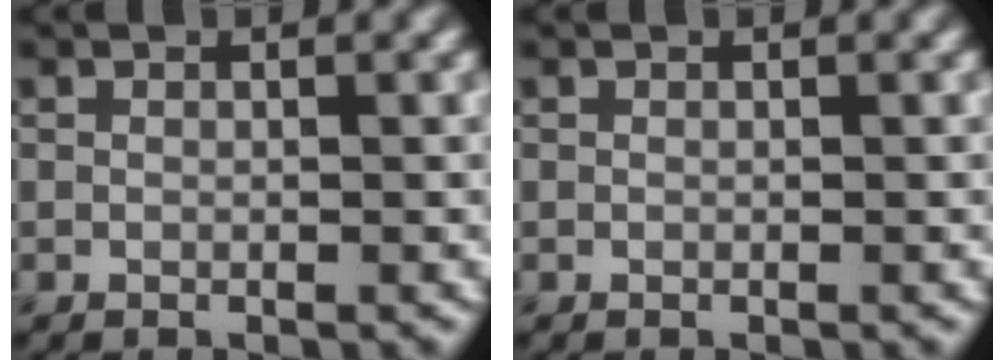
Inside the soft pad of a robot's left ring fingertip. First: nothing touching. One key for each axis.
{"total": 0.0}